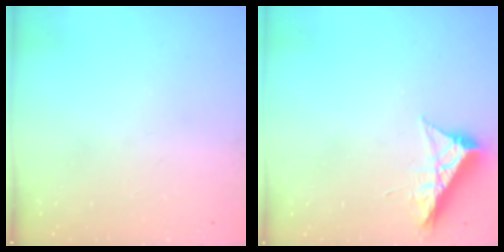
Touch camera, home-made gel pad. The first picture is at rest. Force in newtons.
{"total": 8.4, "press": 8.4, "slide": 0.4}